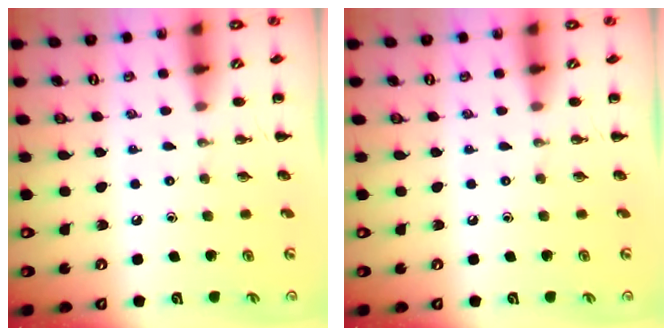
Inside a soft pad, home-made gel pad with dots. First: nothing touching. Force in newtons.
{"total": 0.0}